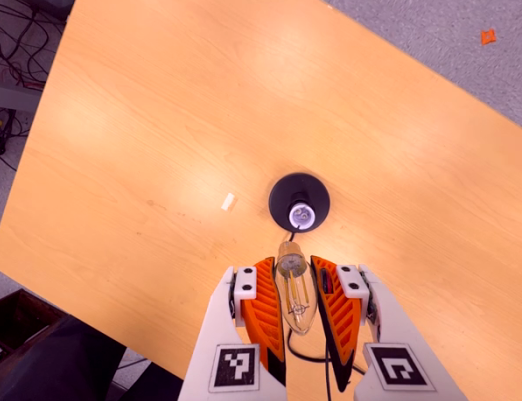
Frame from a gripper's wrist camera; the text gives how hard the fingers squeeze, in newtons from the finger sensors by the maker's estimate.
{"total": 20.8, "left": 22.5, "right": 19.1}